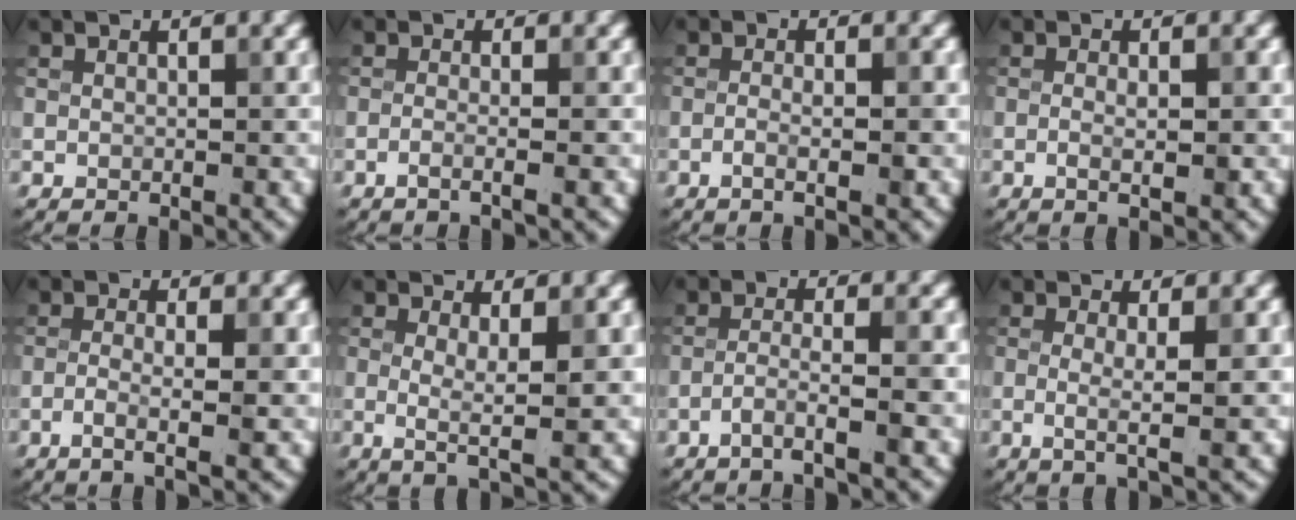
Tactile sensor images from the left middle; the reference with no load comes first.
{"total": 1.8, "force": [-0.7, 0.5, 1.6], "torque": [-0.018, -0.002, -0.023]}
{"total": 2.3, "force": [-0.7, 0.4, 2.1], "torque": [-0.030, 0.004, -0.019]}
{"total": 2.0, "force": [-0.2, 0.3, 2.0], "torque": [-0.034, -0.002, -0.007]}
{"total": 3.1, "force": [-0.8, 0.6, 2.9], "torque": [-0.045, 0.002, -0.023]}
{"total": 2.9, "force": [0.2, 0.4, 2.8], "torque": [-0.050, -0.013, 0.002]}
{"total": 2.7, "force": [-1.6, 0.1, 2.2], "torque": [-0.034, 0.009, -0.043]}
{"total": 2.6, "force": [-0.1, 0.4, 2.5], "torque": [-0.045, -0.009, -0.005]}